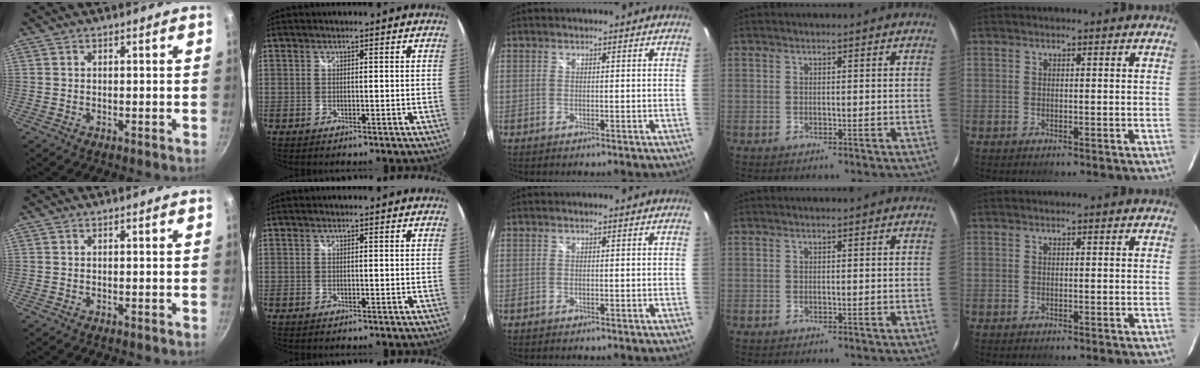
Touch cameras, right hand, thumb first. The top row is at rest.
{}